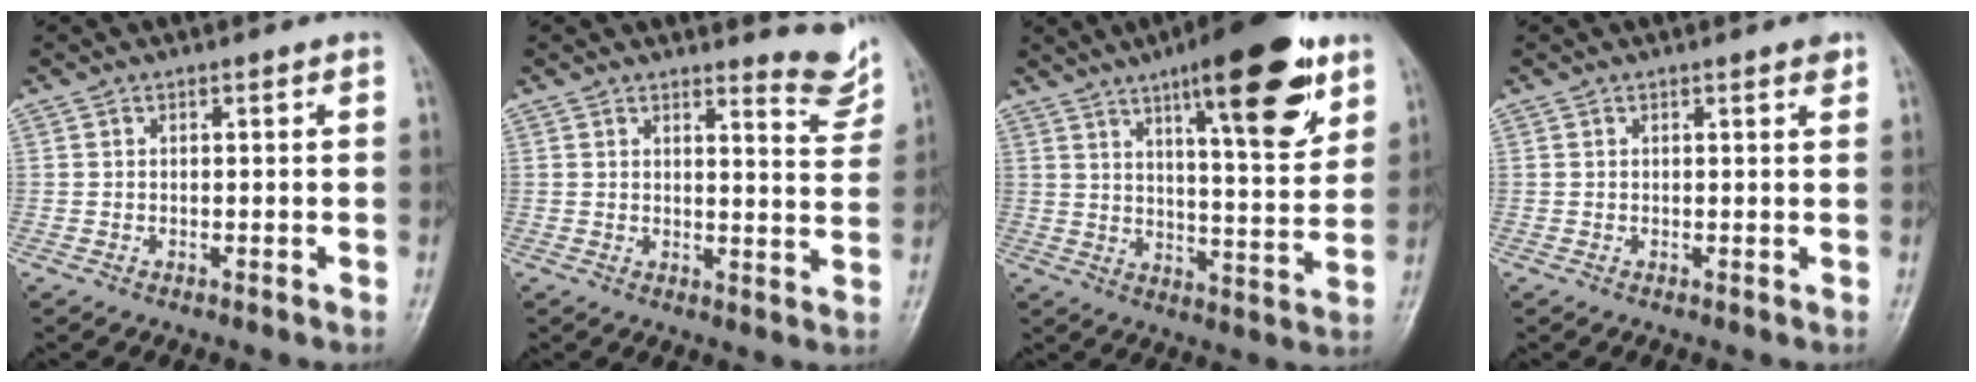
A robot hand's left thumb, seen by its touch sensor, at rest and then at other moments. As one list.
[{"total": 5.6, "force": [5.3, 0.9, 1.4], "torque": [-0.008, -0.061, 0.058]}, {"total": 18.8, "force": [10.6, 5.0, 14.7], "torque": [-0.184, -0.049, 0.157]}, {"total": 1.3, "force": [0.8, 0.3, 0.9], "torque": [-0.012, -0.003, 0.009]}]